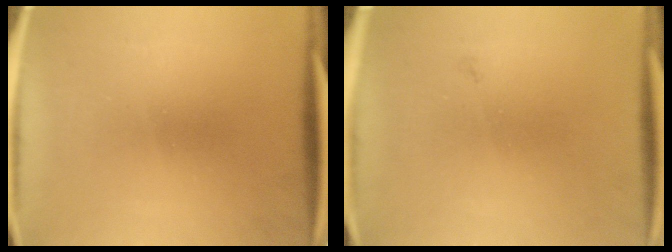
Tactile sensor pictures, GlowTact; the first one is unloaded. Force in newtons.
{"total": 0.7}